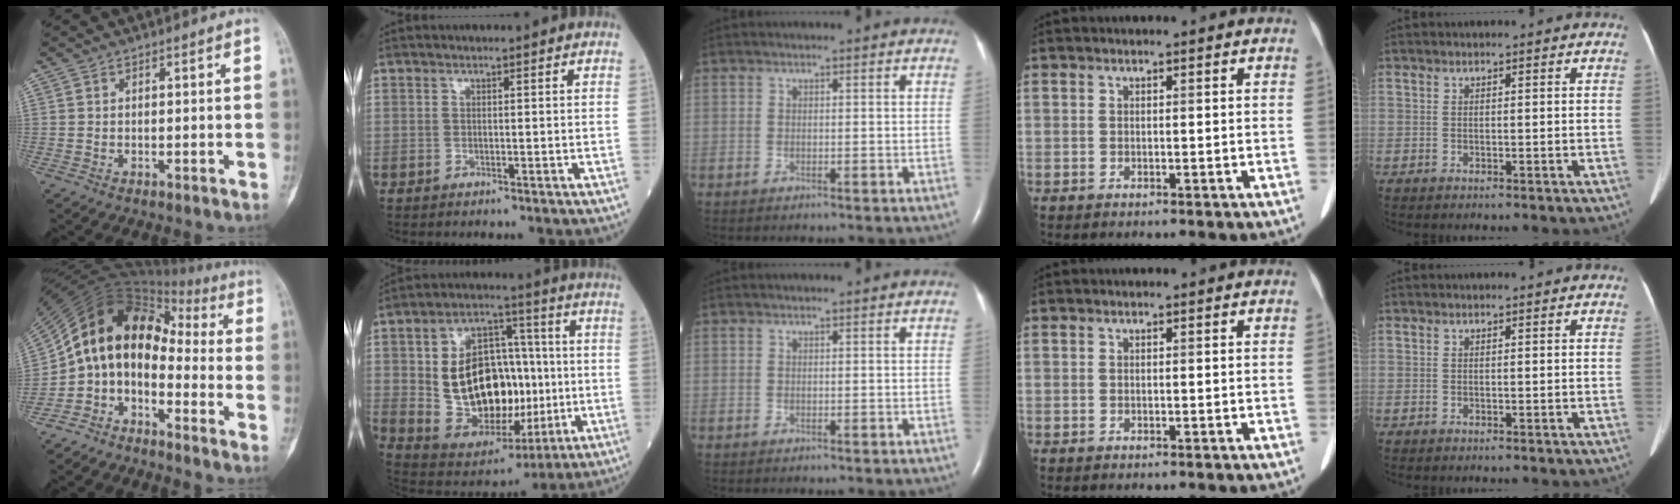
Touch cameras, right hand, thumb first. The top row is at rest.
{"thumb": {"total": 12.0, "force": [-3.8, 8.2, 7.9], "torque": [-0.105, 0.098, -0.085]}, "index": {"total": 19.8, "force": [-0.3, 11.6, 16.1], "torque": [-0.281, 0.034, 0.013]}}